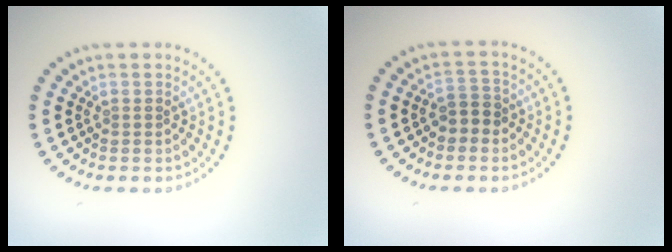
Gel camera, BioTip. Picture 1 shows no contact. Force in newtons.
{"total": 2.0, "press": 1.9, "slide": 0.6}